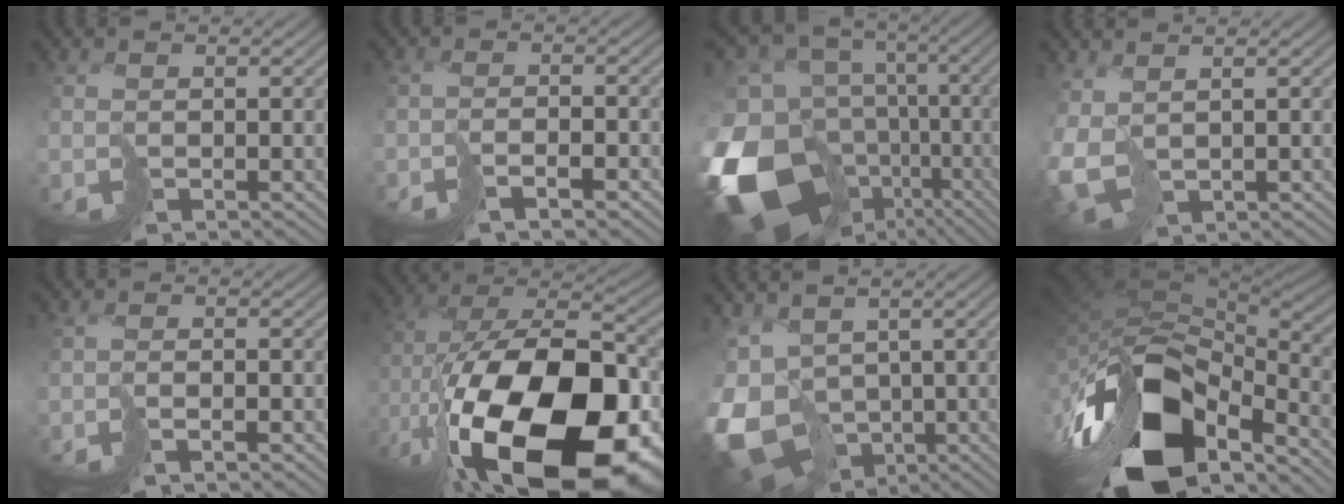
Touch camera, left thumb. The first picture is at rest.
{"total": 2.7, "force": [-1.9, 0.4, 1.8], "torque": [-0.026, 0.004, -0.034]}
{"total": 19.0, "force": [-6.6, 14.0, 11.0], "torque": [-0.299, -0.024, -0.096]}
{"total": 5.5, "force": [0.6, 3.6, 4.1], "torque": [-0.128, -0.022, 0.029]}
{"total": 1.0, "force": [-0.5, 0.0, 0.9], "torque": [-0.012, 0.003, -0.008]}
{"total": 21.8, "force": [-7.8, 11.5, 16.8], "torque": [-0.337, -0.049, -0.090]}
{"total": 13.0, "force": [-3.0, 9.6, 8.3], "torque": [-0.236, -0.032, -0.037]}
{"total": 17.1, "force": [-8.0, 9.4, 12.0], "torque": [-0.260, -0.035, -0.124]}